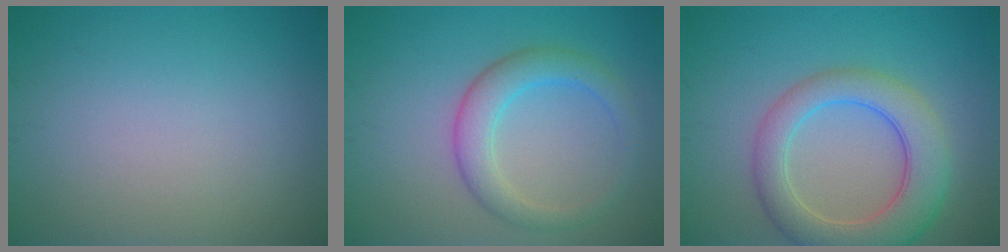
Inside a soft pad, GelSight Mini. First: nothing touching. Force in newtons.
{"total": 3.8, "press": 3.8, "slide": 0.1}
{"total": 6.6, "press": 6.5, "slide": 0.6}